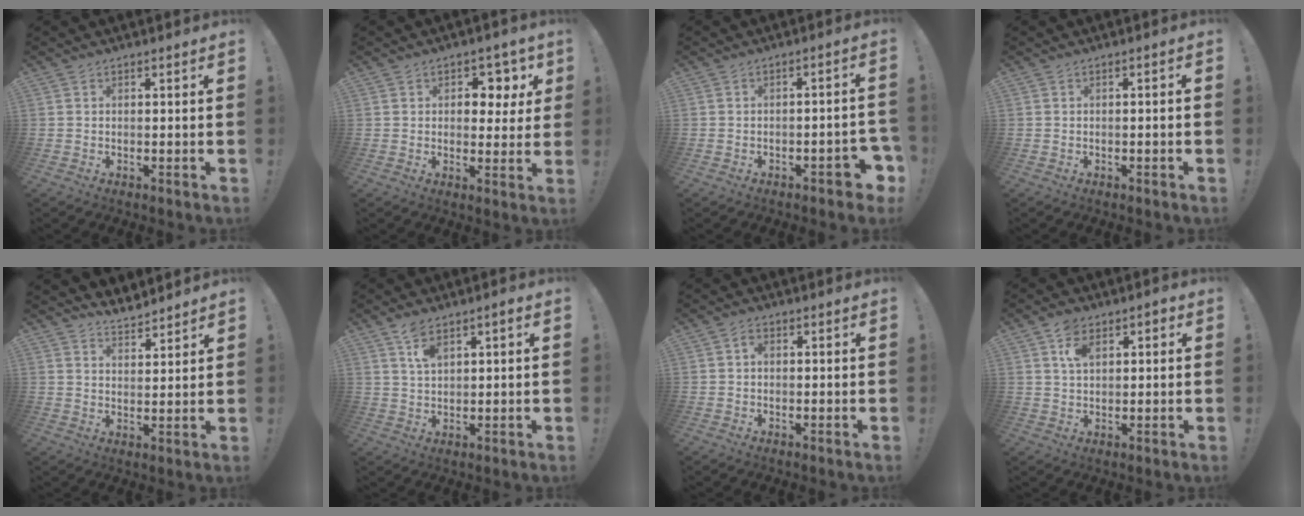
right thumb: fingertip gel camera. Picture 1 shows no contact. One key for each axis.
{"total": 6.8, "fx": 3.5, "fy": 5.0, "fz": 2.9, "tx": -0.025, "ty": -0.028, "tz": 0.061}
{"total": 5.3, "fx": -3.0, "fy": 1.7, "fz": 4.0, "tx": -0.050, "ty": 0.012, "tz": -0.045}
{"total": 1.3, "fx": -0.8, "fy": -0.3, "fz": 0.9, "tx": -0.016, "ty": -0.001, "tz": -0.014}
{"total": 5.2, "fx": 5.0, "fy": 1.2, "fz": 1.0, "tx": -0.005, "ty": -0.042, "tz": 0.089}
{"total": 5.5, "fx": 2.8, "fy": 2.2, "fz": 4.1, "tx": -0.069, "ty": -0.006, "tz": 0.049}
{"total": 1.6, "fx": 0.1, "fy": 1.3, "fz": 1.0, "tx": -0.021, "ty": 0.006, "tz": 0.000}
{"total": 6.4, "fx": 2.5, "fy": 4.1, "fz": 4.3, "tx": -0.064, "ty": 0.002, "tz": 0.044}